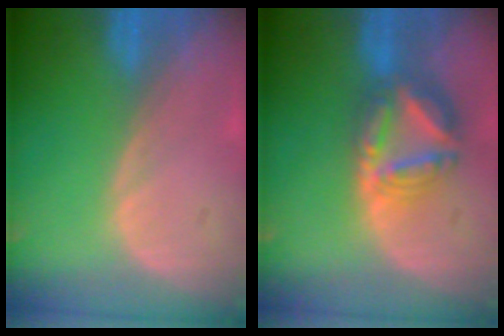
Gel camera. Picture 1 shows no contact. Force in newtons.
{"total": 8.1, "press": 7.0, "slide": 4.0}